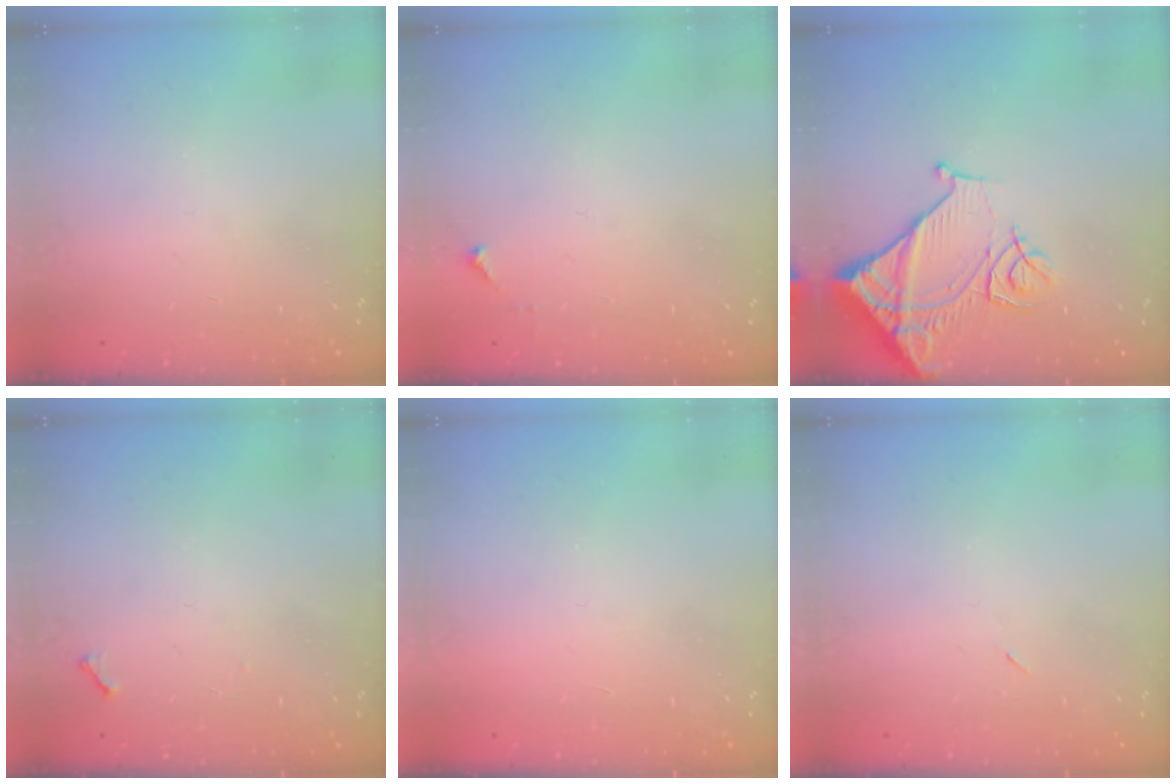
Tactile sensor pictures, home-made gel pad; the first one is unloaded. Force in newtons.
{"total": 3.4, "press": 3.4, "slide": 0.4}
{"total": 12.4, "press": 12.3, "slide": 1.6}
{"total": 3.8, "press": 3.8, "slide": 0.5}
{"total": 1.6, "press": 1.6, "slide": 0.1}
{"total": 2.3, "press": 1.9, "slide": 1.2}